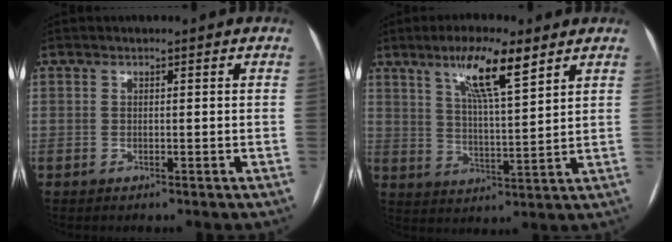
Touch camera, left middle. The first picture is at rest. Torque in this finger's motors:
{"motor_torque": [1.15, -0.99, 0.23, 0.06]}